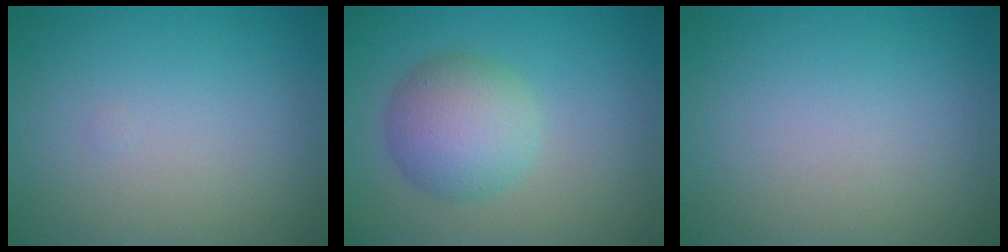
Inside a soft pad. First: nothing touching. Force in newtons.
{"total": 5.1, "press": 5.1, "slide": 0.3}
{"total": 0.0}